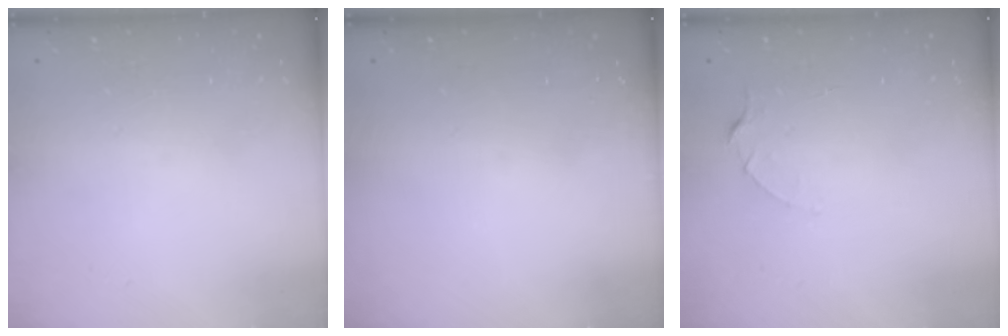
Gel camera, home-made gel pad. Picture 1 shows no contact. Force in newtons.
{"total": 0.0}
{"total": 2.5, "press": 2.5, "slide": 0.3}